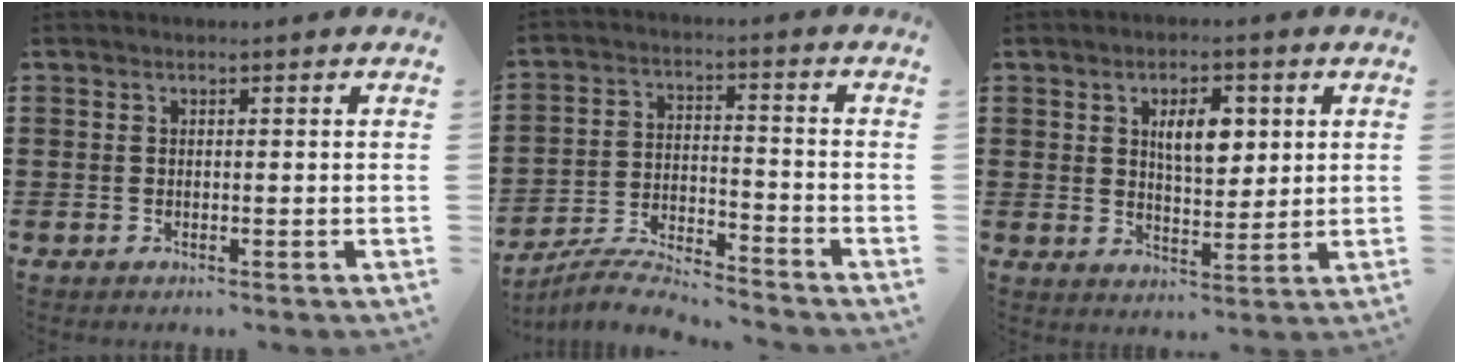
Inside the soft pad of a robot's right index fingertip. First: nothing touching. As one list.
[{"total": 6.1, "force": [-6.0, 0.1, 1.3], "torque": [-0.040, -0.001, -0.121]}, {"total": 5.9, "force": [1.8, 2.8, 4.9], "torque": [-0.080, 0.001, 0.024]}]